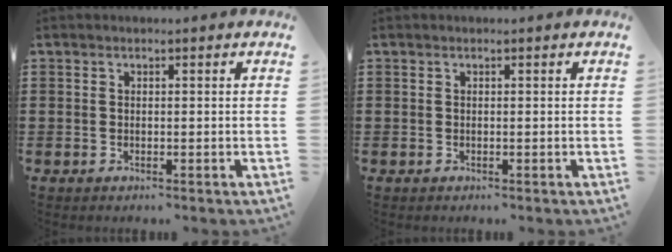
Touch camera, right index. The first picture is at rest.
{"total": 0.0}